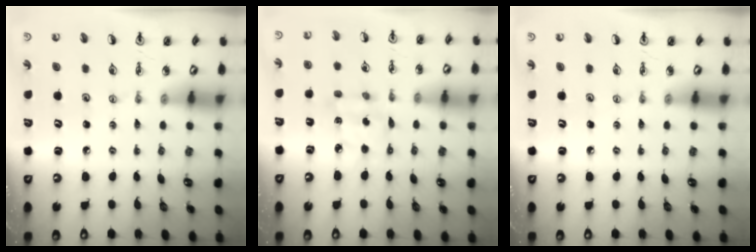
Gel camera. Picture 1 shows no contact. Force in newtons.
{"total": 3.3, "press": 3.3, "slide": 0.1}
{"total": 0.0}